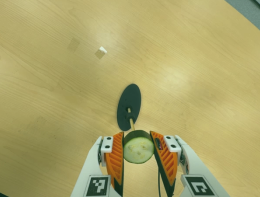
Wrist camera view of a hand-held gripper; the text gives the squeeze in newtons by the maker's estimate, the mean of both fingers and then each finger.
{"total": 12.5, "left": 11.4, "right": 13.7}